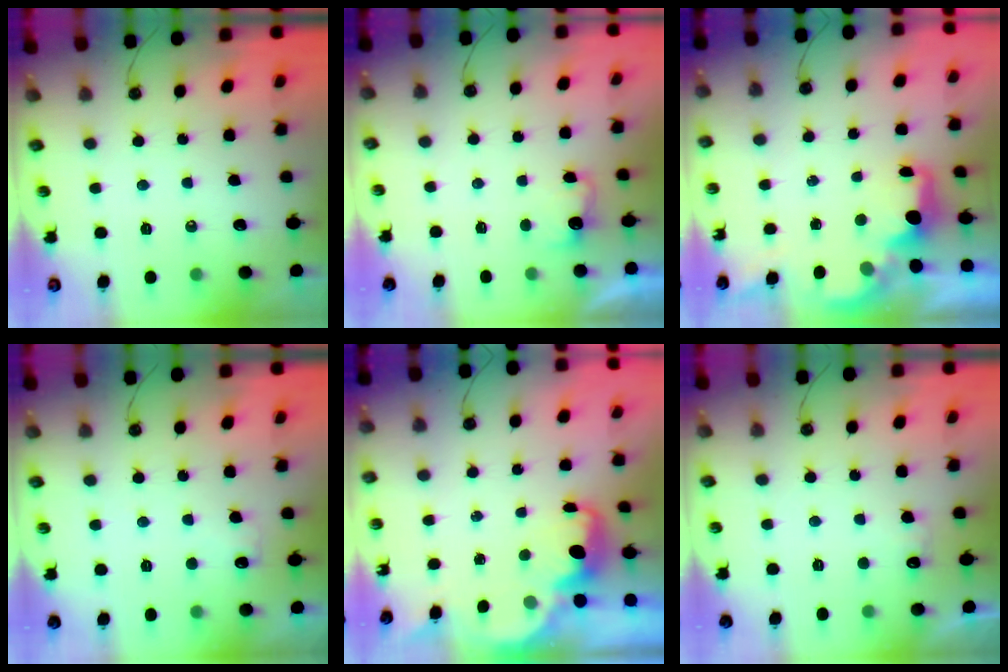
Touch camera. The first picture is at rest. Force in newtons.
{"total": 2.8, "press": 2.7, "slide": 0.8}
{"total": 1.8, "press": 1.7, "slide": 0.6}
{"total": 4.7, "press": 4.5, "slide": 1.2}
{"total": 2.2, "press": 2.1, "slide": 0.6}
{"total": 6.0, "press": 5.8, "slide": 1.4}